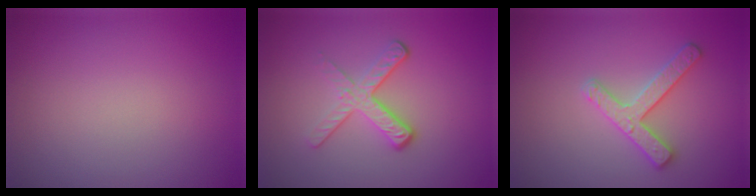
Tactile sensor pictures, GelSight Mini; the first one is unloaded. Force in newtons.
{"total": 3.7, "press": 2.3, "slide": 2.9}
{"total": 2.7, "press": 2.7, "slide": 0.3}